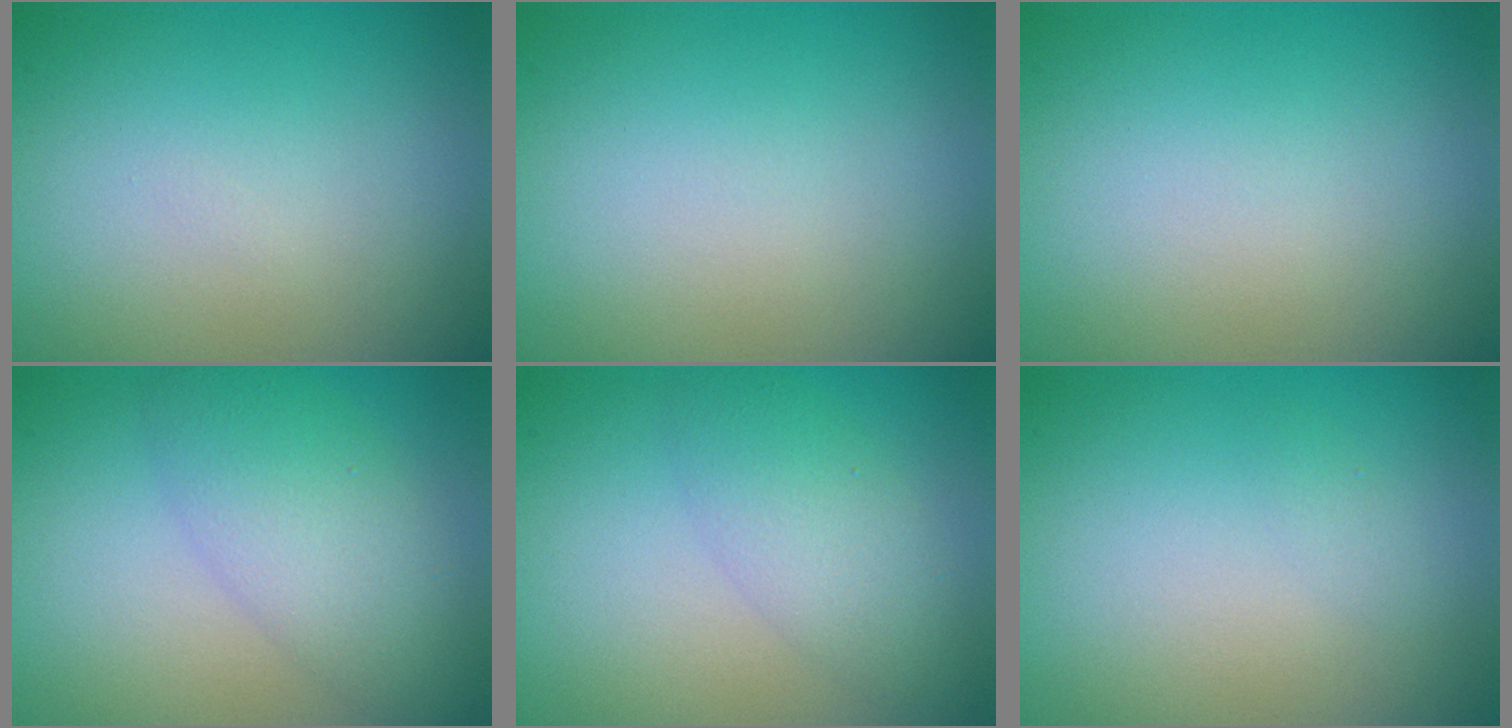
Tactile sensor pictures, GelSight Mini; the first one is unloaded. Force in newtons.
{"total": 0.0}
{"total": 0.0}
{"total": 4.7, "press": 4.7, "slide": 0.1}
{"total": 3.3, "press": 3.3, "slide": 0.1}
{"total": 0.6, "press": 0.5, "slide": 0.1}